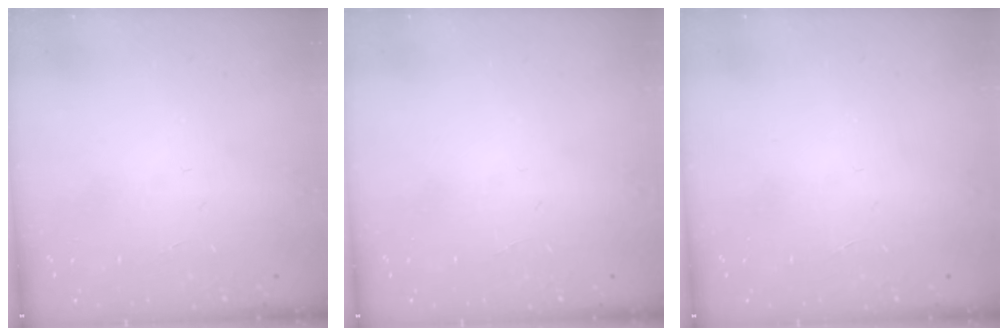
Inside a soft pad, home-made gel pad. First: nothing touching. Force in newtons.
{"total": 0.0}
{"total": 0.0}